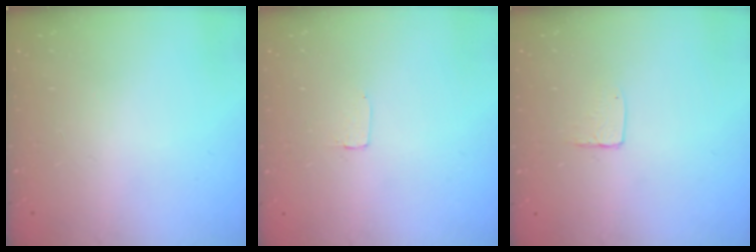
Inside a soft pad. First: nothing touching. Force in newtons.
{"total": 1.7, "press": 1.7, "slide": 0.1}
{"total": 3.6, "press": 3.6, "slide": 0.3}